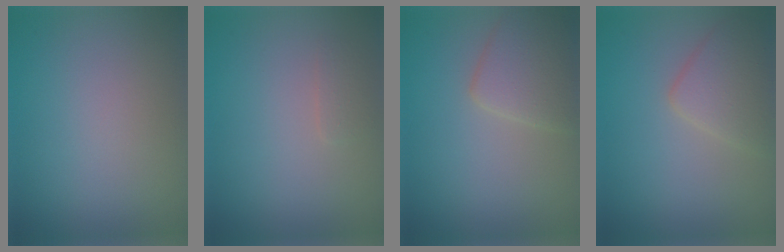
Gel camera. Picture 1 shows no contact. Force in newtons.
{"total": 0.8, "press": 0.8, "slide": 0.0}
{"total": 3.7, "press": 3.7, "slide": 0.2}
{"total": 3.5, "press": 3.5, "slide": 0.3}